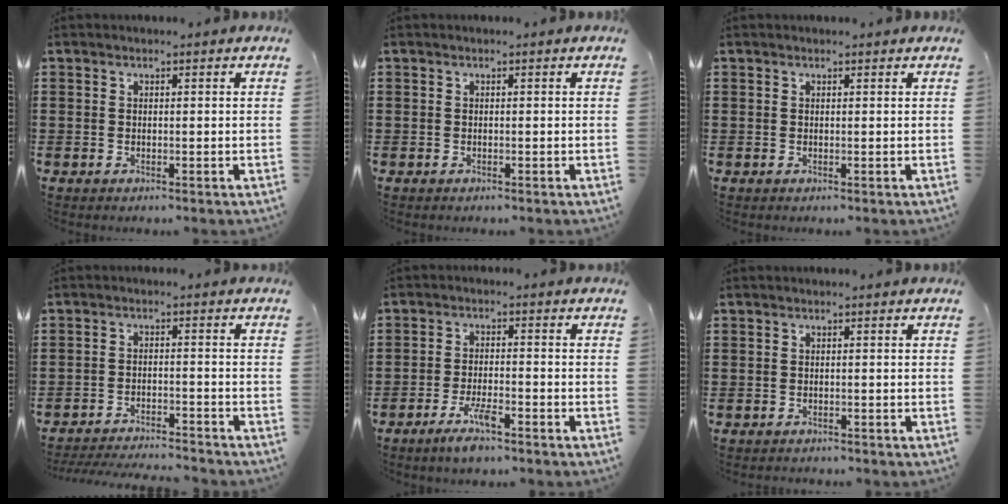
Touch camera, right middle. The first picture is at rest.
{"total": 0.0}
{"total": 0.0}
{"total": 3.9, "force": [-3.9, 0.1, 0.6], "torque": [-0.011, 0.001, -0.081]}
{"total": 4.7, "force": [-3.2, 0.8, 3.4], "torque": [-0.068, -0.002, -0.060]}
{"total": 0.7, "force": [-0.7, 0.1, -0.1], "torque": [0.000, 0.002, -0.017]}